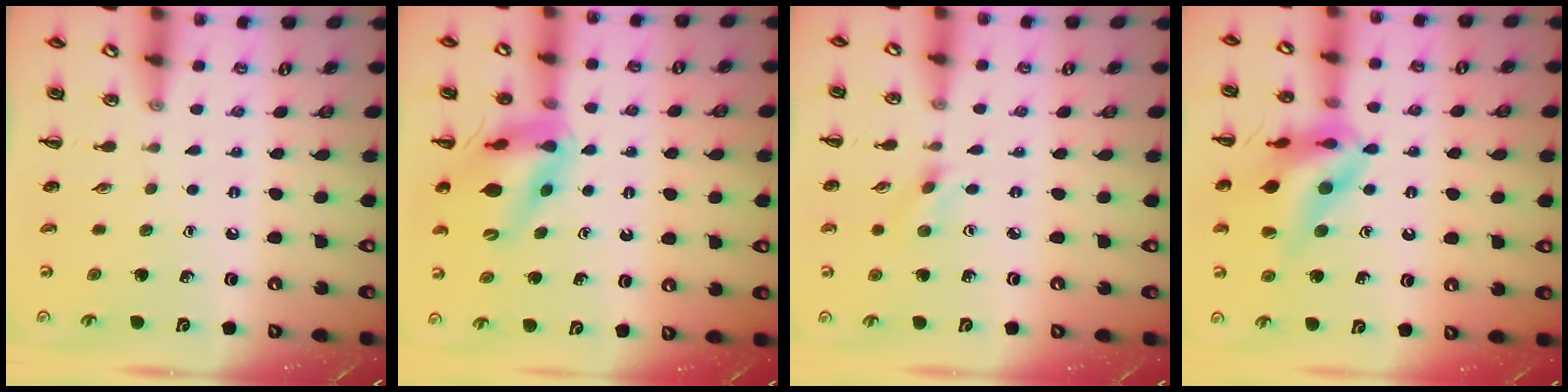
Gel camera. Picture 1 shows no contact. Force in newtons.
{"total": 13.1, "press": 12.6, "slide": 3.8}
{"total": 1.2, "press": 1.1, "slide": 0.3}
{"total": 16.1, "press": 15.8, "slide": 3.1}